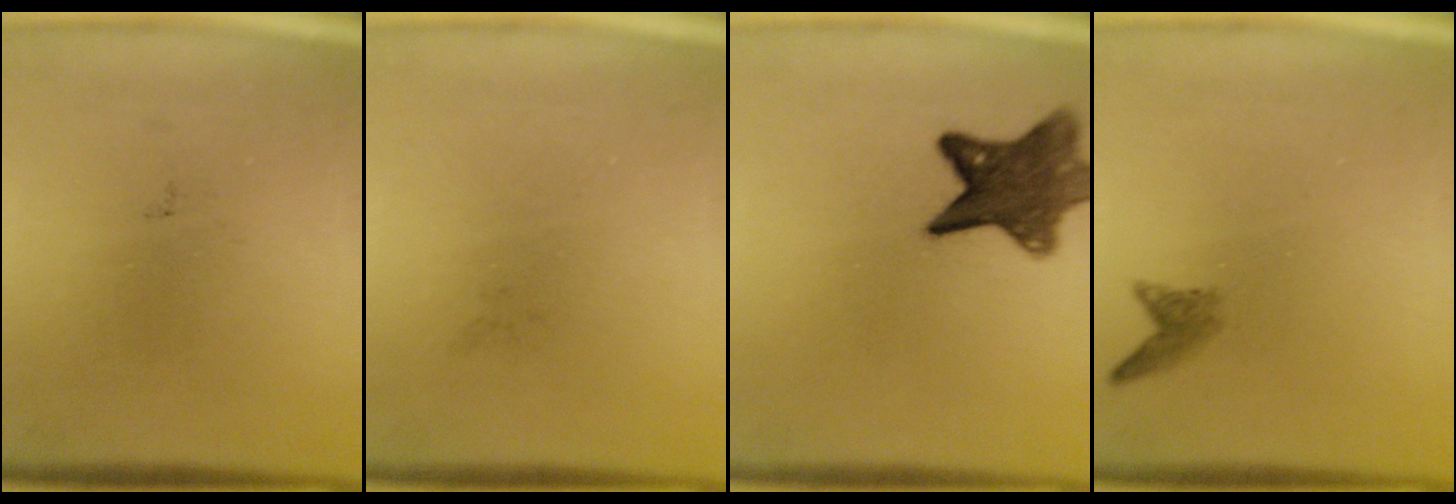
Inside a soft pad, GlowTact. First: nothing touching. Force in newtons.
{"total": 0.0}
{"total": 9.8}
{"total": 1.5}